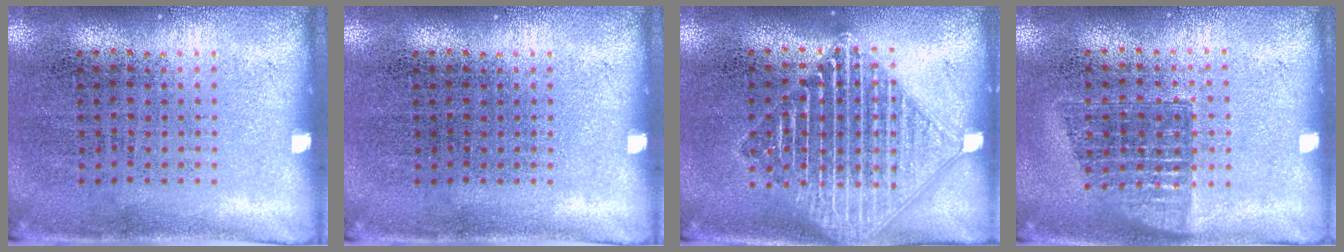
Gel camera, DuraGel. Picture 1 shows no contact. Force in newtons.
{"total": 0.0}
{"total": 3.3, "press": 3.3, "slide": 0.5}
{"total": 1.2, "press": 1.0, "slide": 0.6}